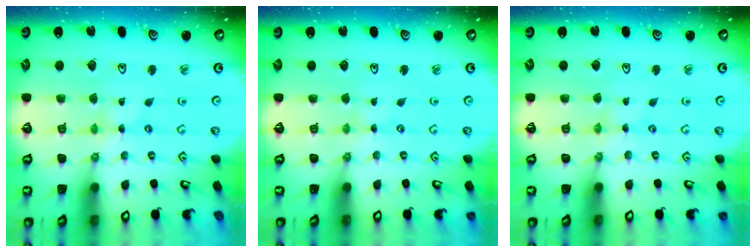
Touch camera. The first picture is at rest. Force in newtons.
{"total": 0.0}
{"total": 0.0}